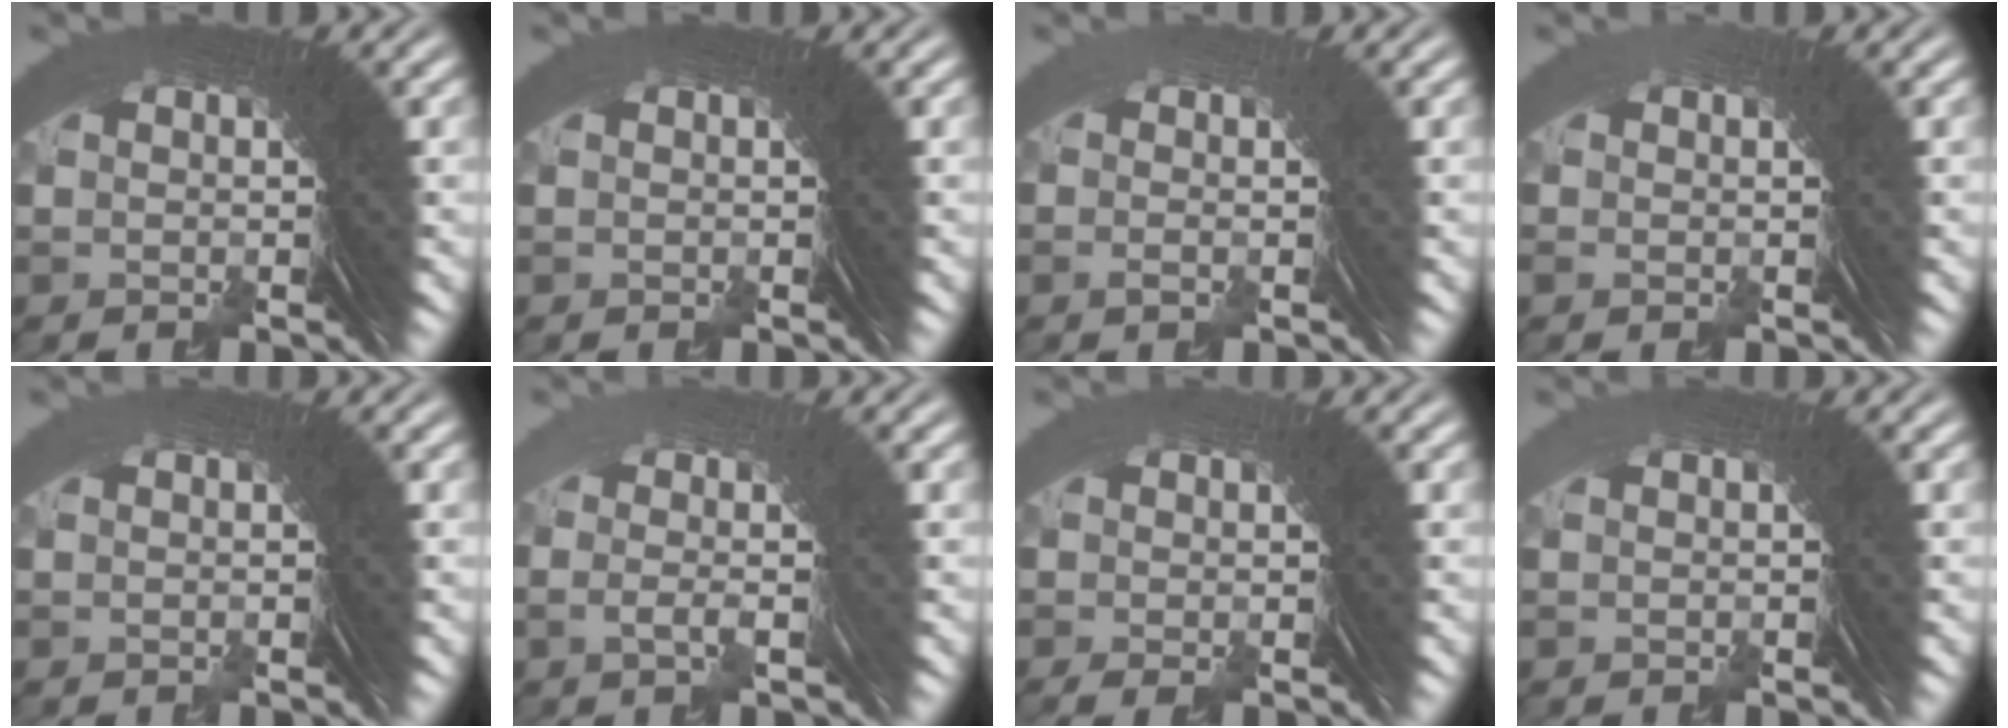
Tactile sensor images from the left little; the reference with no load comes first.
{"total": 0.0}
{"total": 1.7, "force": [-1.0, -1.1, -0.8], "torque": [0.017, 0.000, -0.014]}
{"total": 1.1, "force": [-0.5, -0.7, -0.6], "torque": [0.016, 0.005, -0.009]}
{"total": 0.8, "force": [-0.3, -0.4, -0.6], "torque": [0.013, 0.002, -0.005]}
{"total": 0.7, "force": [-0.6, -0.3, 0.2], "torque": [-0.006, -0.006, -0.005]}
{"total": 1.0, "force": [-0.9, -0.4, 0.0], "torque": [0.005, -0.001, -0.012]}
{"total": 1.2, "force": [-0.4, -0.7, -0.9], "torque": [0.021, 0.003, -0.005]}